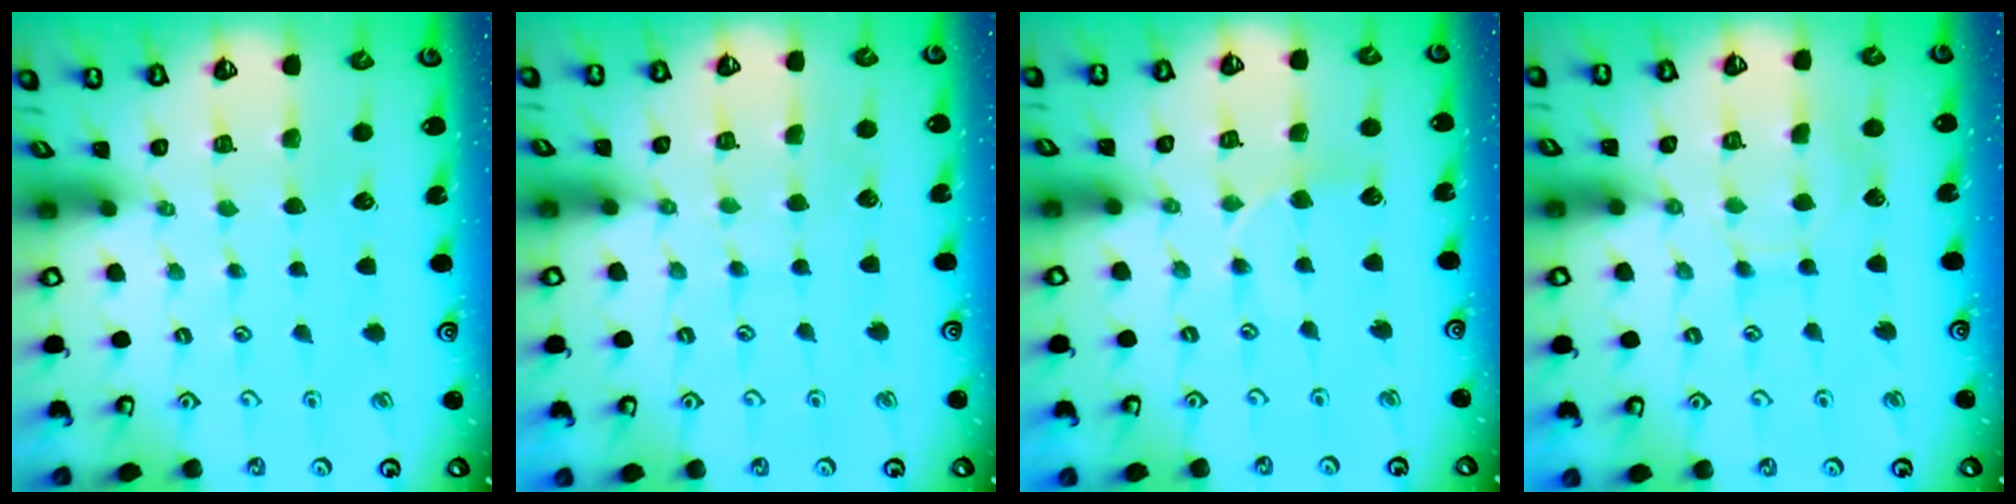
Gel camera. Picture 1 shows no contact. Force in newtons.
{"total": 4.8, "press": 4.8, "slide": 0.5}
{"total": 2.2, "press": 2.2, "slide": 0.3}
{"total": 7.4, "press": 7.3, "slide": 0.8}